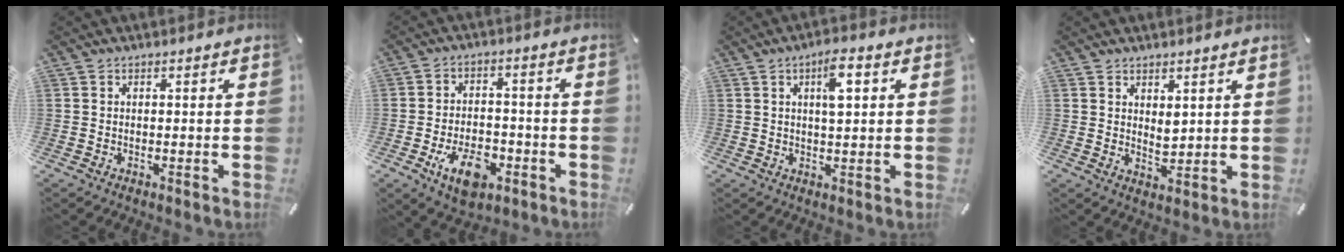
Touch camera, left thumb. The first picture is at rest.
{"total": 10.2, "force": [-4.6, 5.9, 6.9], "torque": [-0.117, 0.011, -0.080]}
{"total": 6.1, "force": [2.2, 1.9, 5.3], "torque": [-0.086, -0.002, 0.031]}
{"total": 3.3, "force": [2.3, 1.7, 1.6], "torque": [-0.020, -0.015, 0.039]}